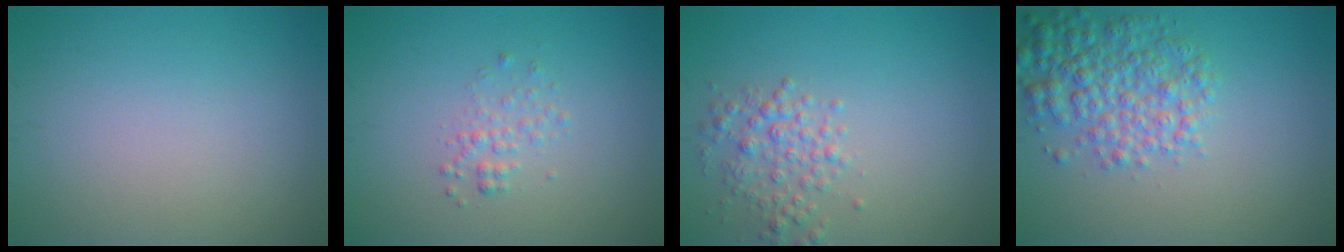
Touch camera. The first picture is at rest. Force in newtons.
{"total": 1.4, "press": 1.4, "slide": 0.1}
{"total": 2.5, "press": 2.5, "slide": 0.1}
{"total": 5.0, "press": 5.0, "slide": 0.1}